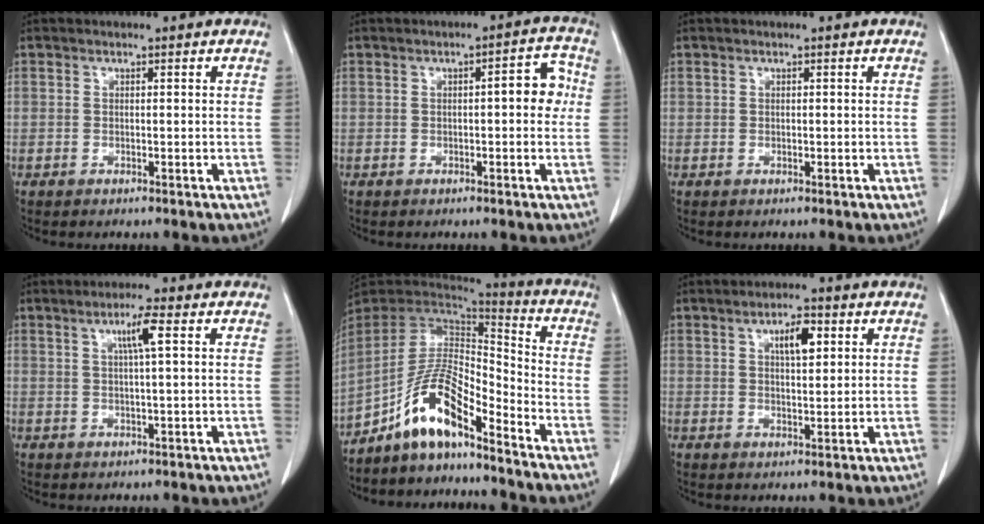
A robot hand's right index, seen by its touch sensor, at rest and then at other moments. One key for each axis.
{"total": 4.9, "fx": 0.2, "fy": 1.4, "fz": 4.6, "tx": -0.053, "ty": 0.019, "tz": -0.002}
{"total": 0.0}
{"total": 3.9, "fx": 1.3, "fy": -0.3, "fz": 3.7, "tx": -0.067, "ty": 0.003, "tz": 0.022}
{"total": 11.3, "fx": -7.9, "fy": 2.7, "fz": 7.7, "tx": -0.153, "ty": 0.021, "tz": -0.146}
{"total": 4.7, "fx": 1.9, "fy": 1.5, "fz": 4.1, "tx": -0.069, "ty": 0.003, "tz": 0.031}